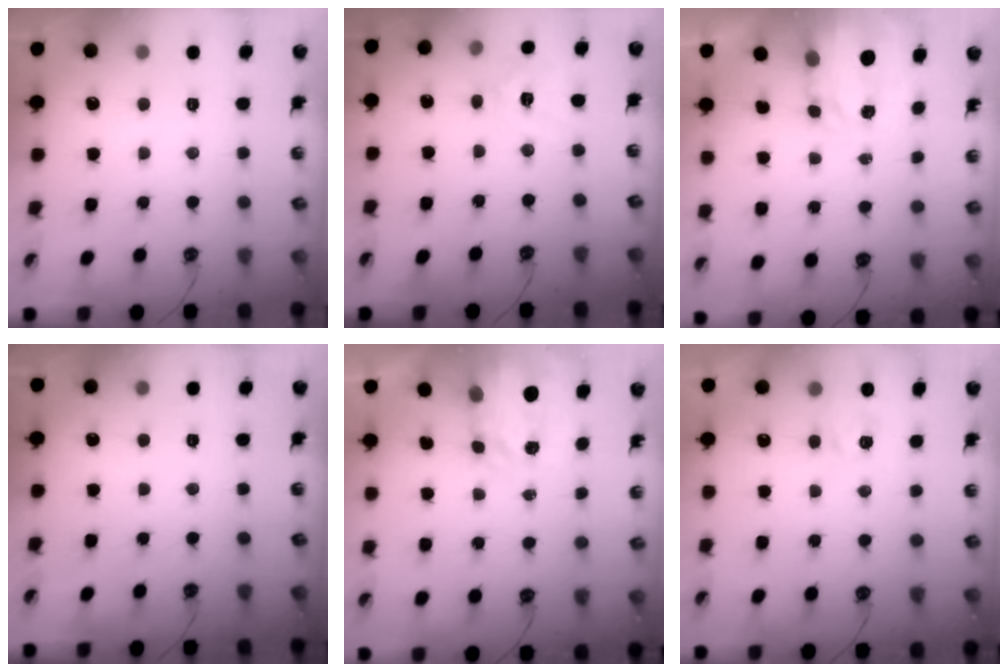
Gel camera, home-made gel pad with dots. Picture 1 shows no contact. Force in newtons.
{"total": 8.1, "press": 8.1, "slide": 0.8}
{"total": 3.5, "press": 3.5, "slide": 0.4}
{"total": 0.0}
{"total": 3.7, "press": 3.7, "slide": 0.5}
{"total": 4.7, "press": 4.7, "slide": 0.5}